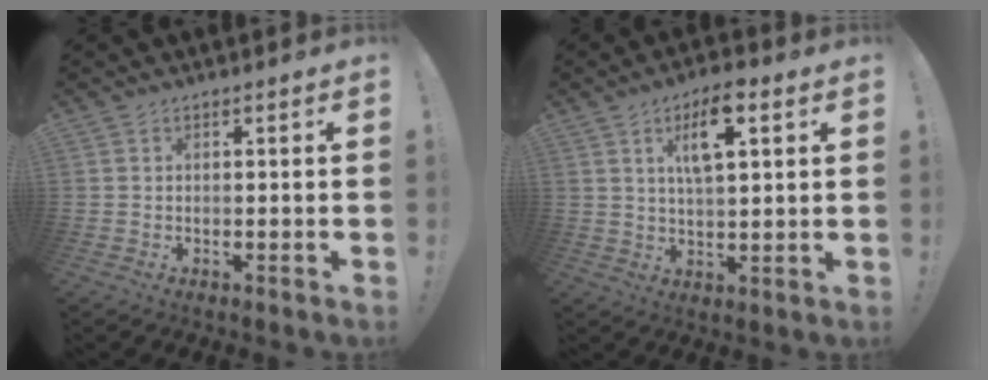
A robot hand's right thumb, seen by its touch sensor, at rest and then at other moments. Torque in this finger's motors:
{"motor_torque": [0.14, 0.27, 0.82, 0.27, 0.05]}